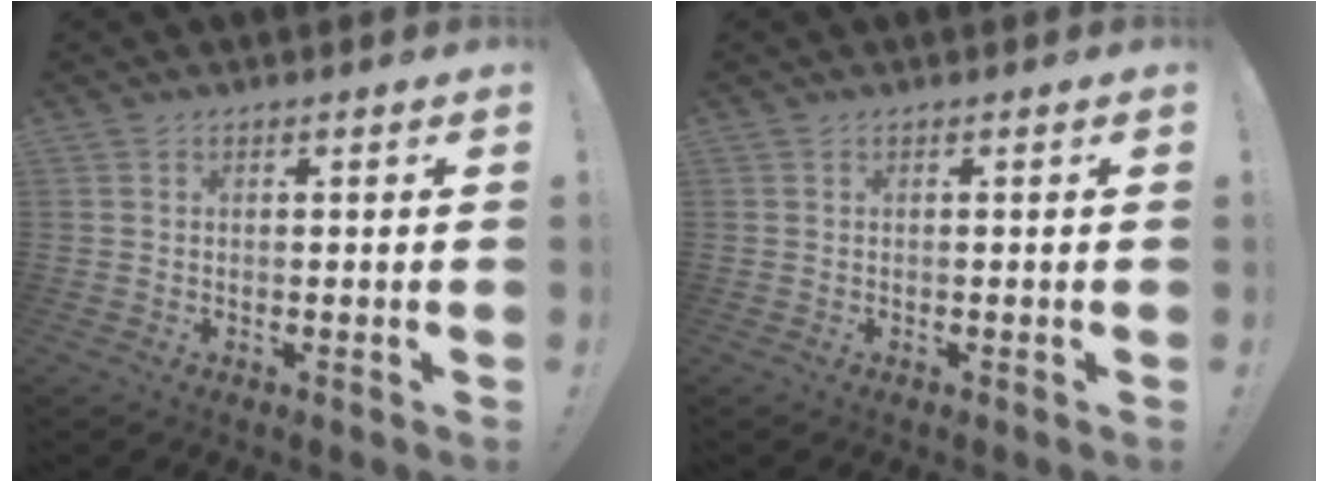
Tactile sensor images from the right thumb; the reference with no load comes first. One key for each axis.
{"total": 0.0}